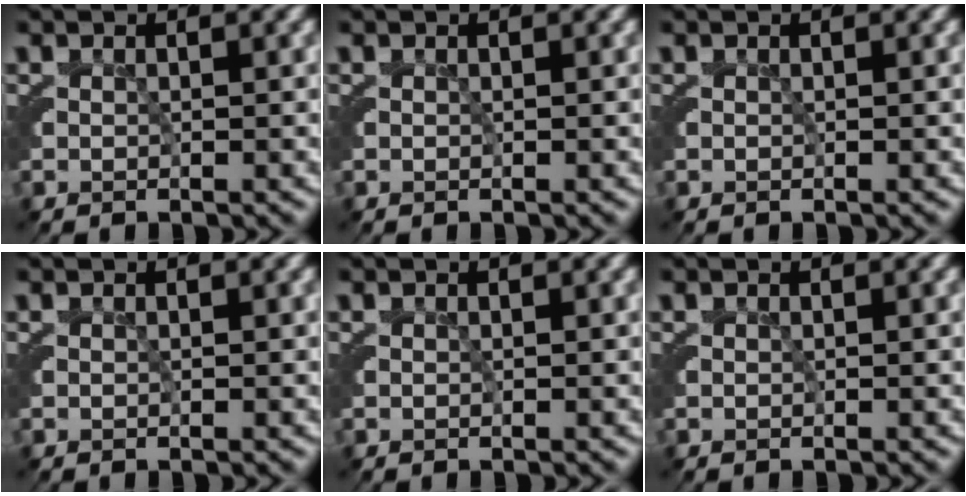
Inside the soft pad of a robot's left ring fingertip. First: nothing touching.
{"total": 0.0}
{"total": 0.0}
{"total": 0.0}
{"total": 0.0}
{"total": 0.0}